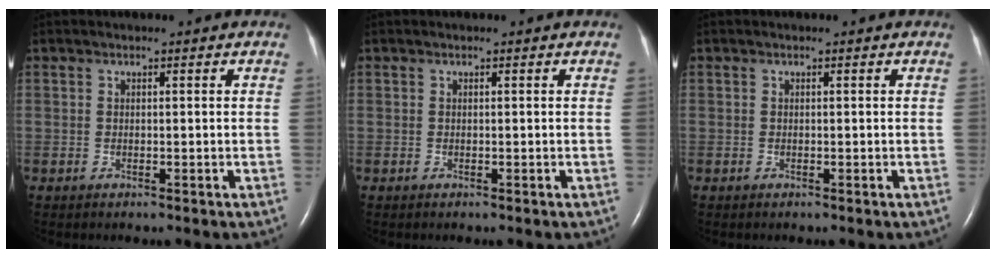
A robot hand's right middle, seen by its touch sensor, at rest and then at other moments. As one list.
[{"total": 0.0}, {"total": 0.0}]